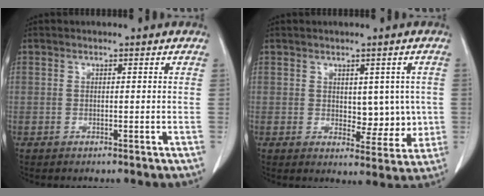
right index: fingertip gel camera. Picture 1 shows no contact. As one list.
[{"total": 5.7, "force": [0.4, 3.3, 4.6], "torque": [-0.044, 0.001, 0.019]}]